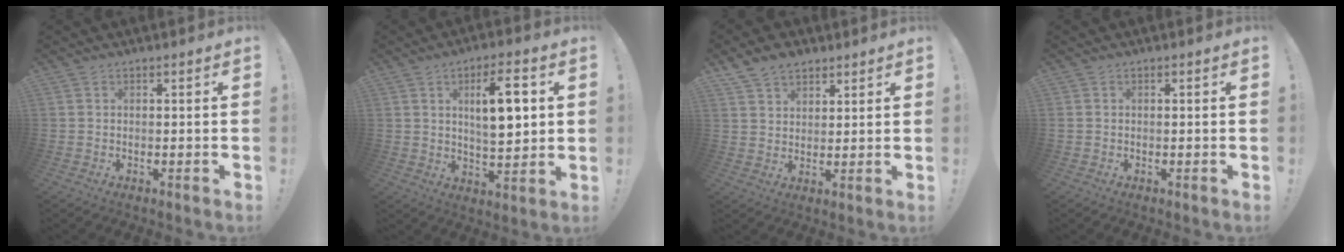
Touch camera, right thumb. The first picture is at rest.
{"total": 12.4, "force": [3.2, 4.3, 11.1], "torque": [-0.159, -0.003, 0.048]}
{"total": 7.1, "force": [5.2, 4.3, 2.1], "torque": [-0.043, -0.022, 0.102]}
{"total": 0.0}